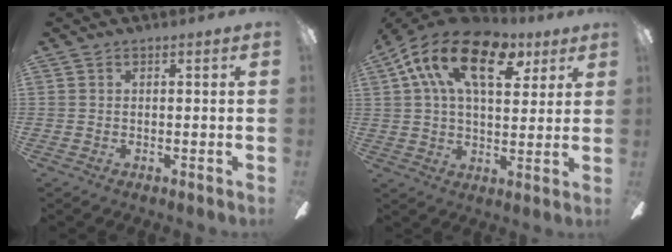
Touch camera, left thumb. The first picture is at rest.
{"total": 19.2, "force": [8.6, 10.5, 13.6], "torque": [-0.253, -0.018, 0.147]}